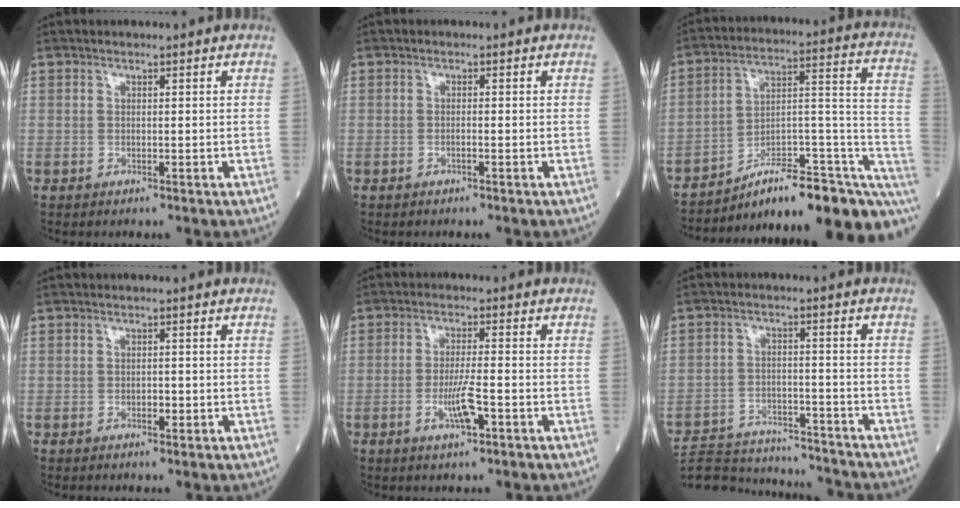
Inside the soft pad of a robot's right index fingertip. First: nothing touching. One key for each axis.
{"total": 0.6, "fx": -0.4, "fy": -0.1, "fz": 0.5, "tx": -0.008, "ty": 0.001, "tz": -0.008}
{"total": 21.2, "fx": -16.0, "fy": 4.0, "fz": 13.3, "tx": -0.110, "ty": 0.055, "tz": -0.229}
{"total": 1.1, "fx": -0.5, "fy": 0.5, "fz": 0.9, "tx": -0.013, "ty": 0.000, "tz": -0.008}
{"total": 5.0, "fx": -2.0, "fy": 0.4, "fz": 4.5, "tx": -0.086, "ty": -0.005, "tz": -0.038}
{"total": 17.5, "fx": -16.7, "fy": 3.0, "fz": 4.4, "tx": -0.099, "ty": 0.000, "tz": -0.246}